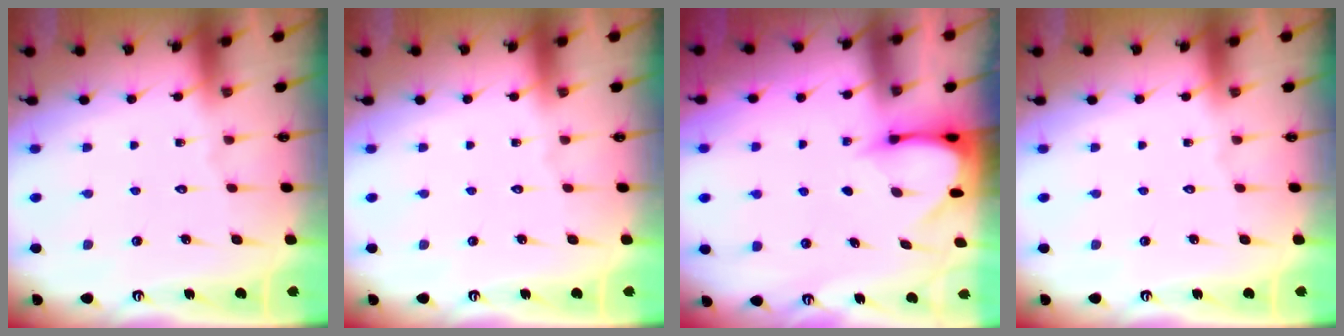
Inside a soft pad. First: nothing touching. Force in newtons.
{"total": 0.0}
{"total": 3.6, "press": 3.6, "slide": 0.3}
{"total": 0.0}